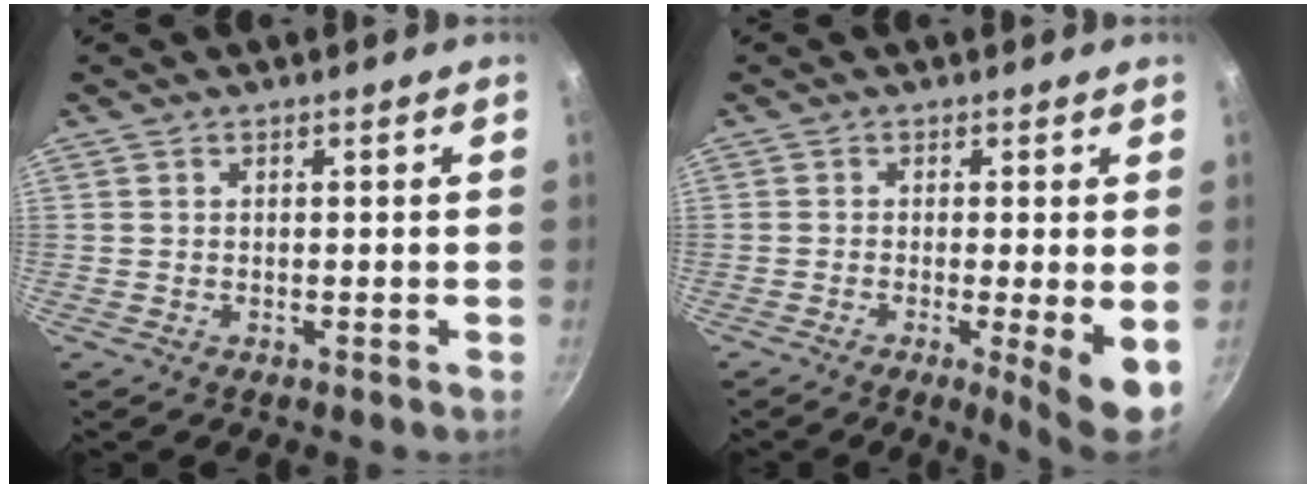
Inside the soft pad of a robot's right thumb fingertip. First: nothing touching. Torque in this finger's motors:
{"motor_torque": [-0.20, 0.62, -0.09, -0.01, 0.03]}